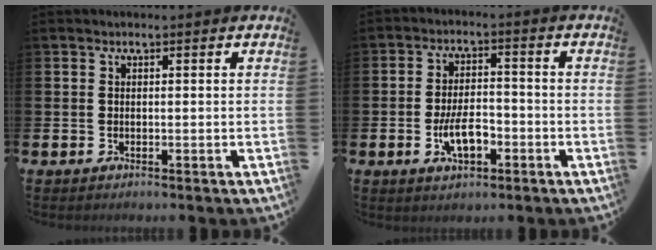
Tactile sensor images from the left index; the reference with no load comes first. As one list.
[{"total": 5.4, "force": [-1.9, 2.6, 4.4], "torque": [-0.077, 0.010, -0.036]}]